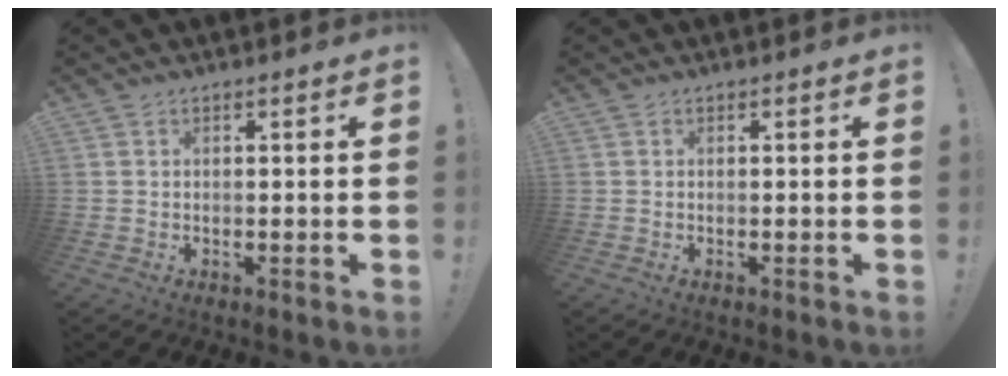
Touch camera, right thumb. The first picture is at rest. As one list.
[{"total": 0.0}]